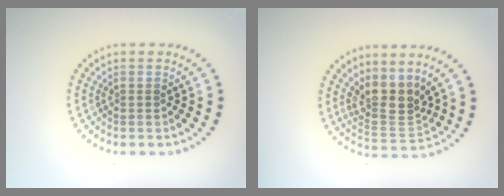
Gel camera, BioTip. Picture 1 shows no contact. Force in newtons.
{"total": 3.8, "press": 2.9, "slide": 2.5}